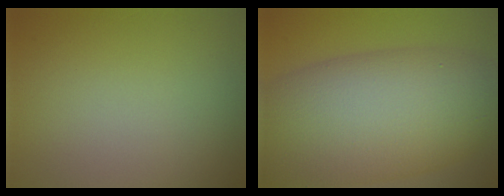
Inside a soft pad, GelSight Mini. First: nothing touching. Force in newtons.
{"total": 13.7, "press": 13.7, "slide": 0.3}